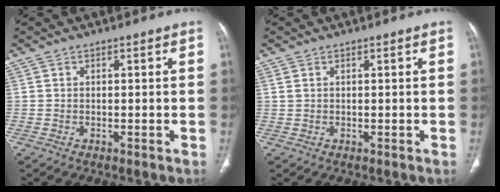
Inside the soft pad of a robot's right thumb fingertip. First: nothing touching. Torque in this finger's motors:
{"motor_torque": [-0.34, -0.39, -0.16, 0.18, 0.05]}